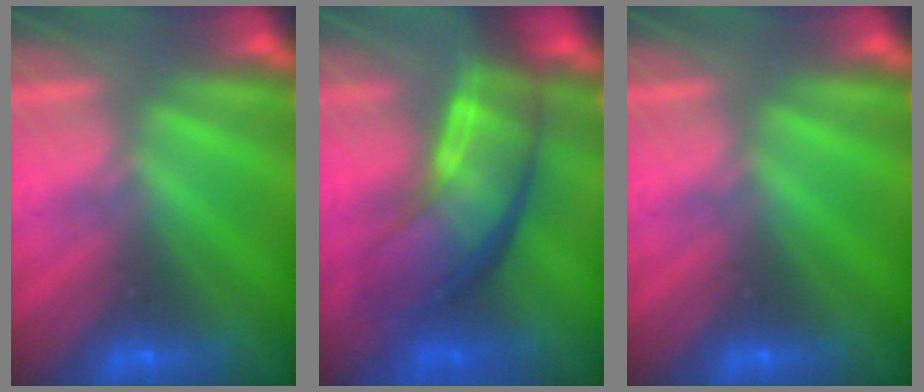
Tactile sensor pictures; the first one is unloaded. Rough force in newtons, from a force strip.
{"total": 7.2}
{"total": 0.0}